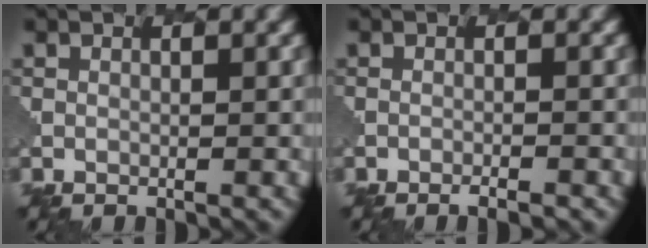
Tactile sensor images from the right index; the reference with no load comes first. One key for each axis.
{"total": 1.7, "fx": -1.3, "fy": 0.4, "fz": 1.0, "tx": -0.004, "ty": 0.010, "tz": -0.023}